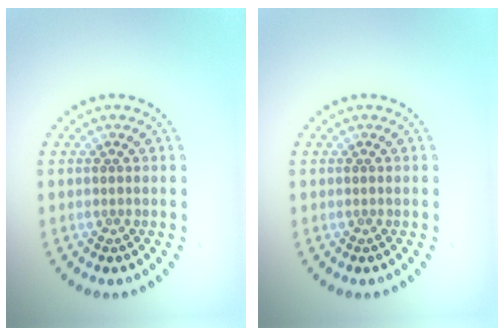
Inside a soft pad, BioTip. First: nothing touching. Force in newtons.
{"total": 0.0}